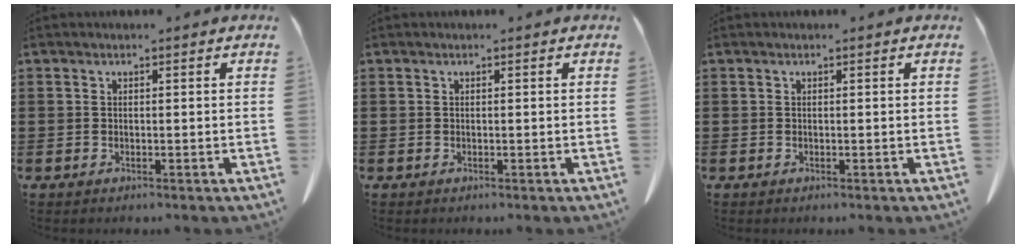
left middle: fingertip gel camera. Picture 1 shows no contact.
{"total": 0.0}
{"total": 0.0}